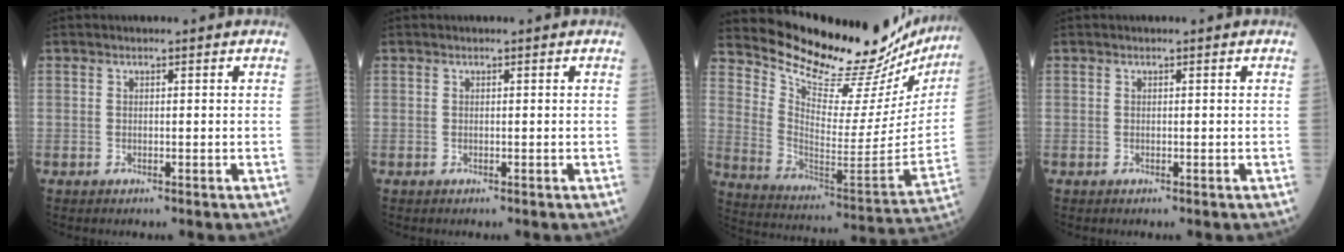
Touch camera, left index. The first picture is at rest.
{"total": 0.0}
{"total": 27.0, "force": [25.3, 5.0, 8.0], "torque": [-0.134, -0.115, 0.341]}
{"total": 0.0}